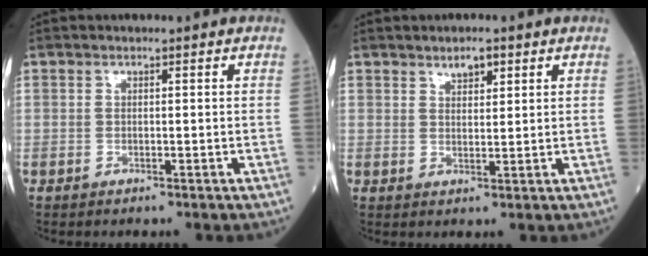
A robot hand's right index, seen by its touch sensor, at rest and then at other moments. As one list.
[{"total": 2.6, "force": [1.8, 1.0, 1.6], "torque": [-0.028, -0.002, 0.032]}]